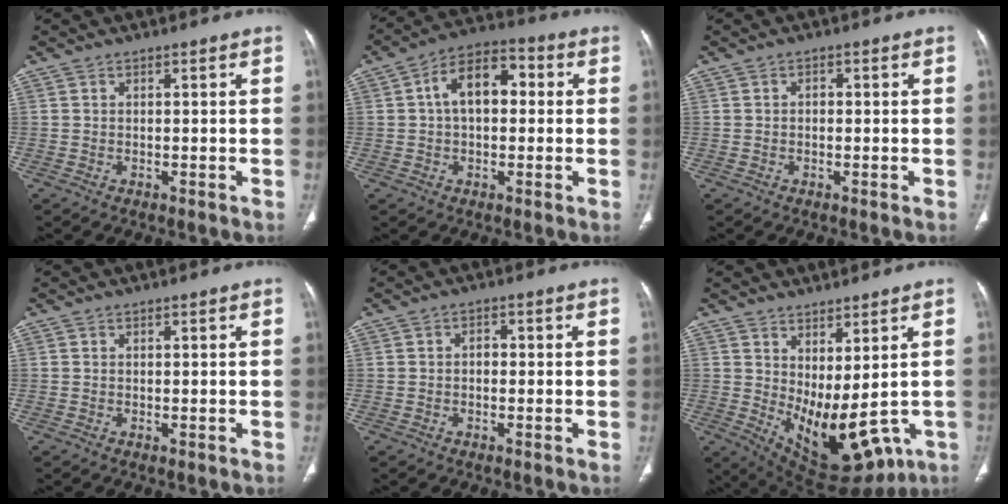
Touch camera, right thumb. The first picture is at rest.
{"total": 10.8, "force": [1.4, 6.7, 8.4], "torque": [-0.126, 0.033, 0.012]}
{"total": 1.0, "force": [0.0, 0.8, 0.6], "torque": [-0.009, 0.005, -0.003]}
{"total": 0.0}
{"total": 1.7, "force": [-0.2, 1.2, 1.2], "torque": [-0.013, 0.007, -0.005]}
{"total": 13.5, "force": [0.4, 6.5, 11.8], "torque": [-0.166, -0.025, 0.040]}